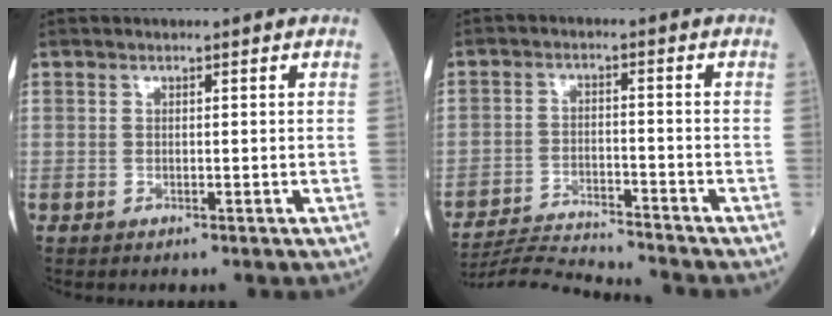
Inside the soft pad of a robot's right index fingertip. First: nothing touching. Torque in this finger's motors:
{"motor_torque": [-0.18, -0.23, 0.07, 0.01]}